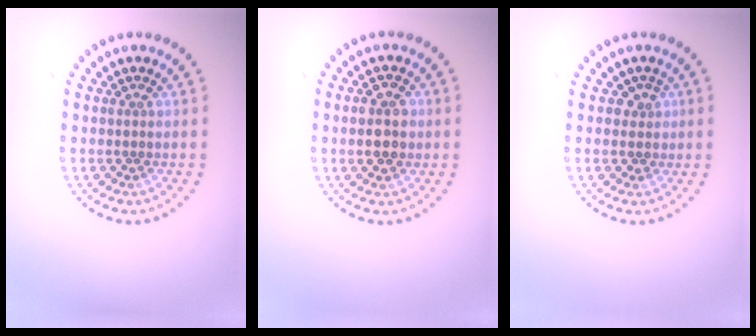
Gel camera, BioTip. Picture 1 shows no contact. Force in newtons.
{"total": 2.8, "press": 2.8, "slide": 0.1}
{"total": 1.4, "press": 1.1, "slide": 0.9}